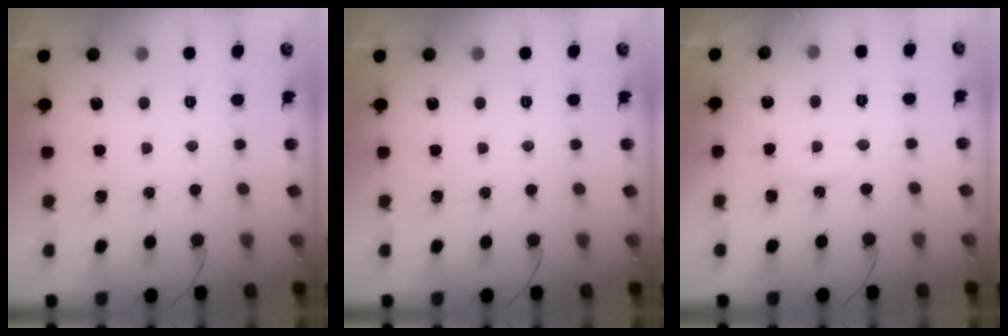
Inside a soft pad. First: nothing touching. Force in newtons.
{"total": 0.0}
{"total": 5.3, "press": 5.3, "slide": 0.7}